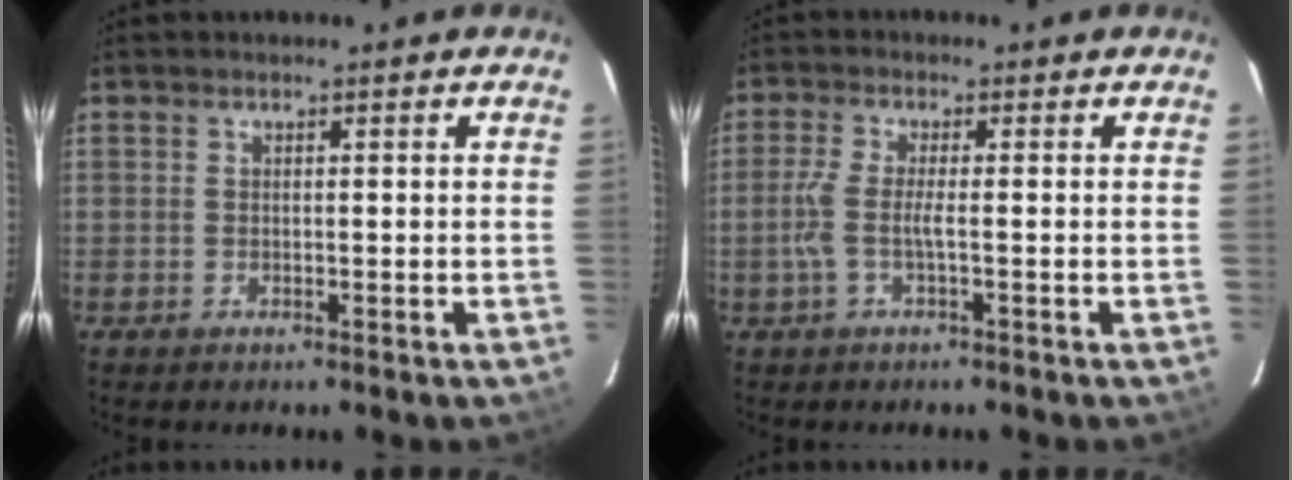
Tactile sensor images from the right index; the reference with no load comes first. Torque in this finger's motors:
{"motor_torque": [0.98, 0.05, 0.35, 0.12]}